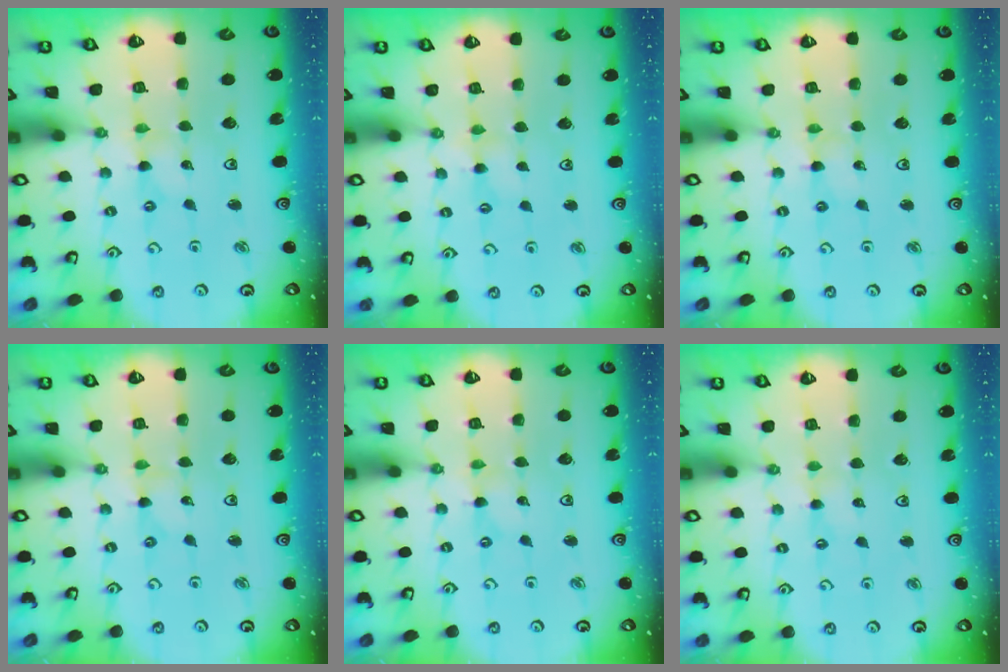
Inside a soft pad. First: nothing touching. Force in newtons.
{"total": 2.8, "press": 2.8, "slide": 0.4}
{"total": 1.9, "press": 1.9, "slide": 0.2}
{"total": 0.0}
{"total": 0.0}
{"total": 1.4, "press": 1.4, "slide": 0.2}